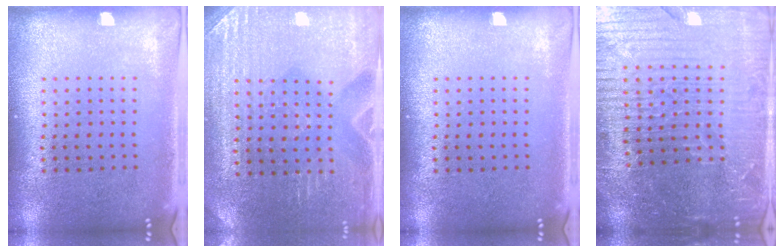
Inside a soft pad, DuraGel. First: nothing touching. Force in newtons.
{"total": 3.0, "press": 3.0, "slide": 0.2}
{"total": 0.0}
{"total": 6.2, "press": 5.5, "slide": 2.9}